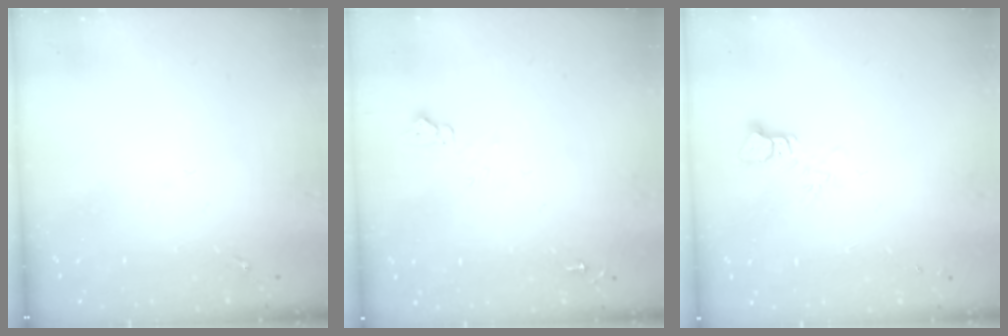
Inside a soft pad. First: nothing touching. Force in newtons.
{"total": 5.4, "press": 5.4, "slide": 0.7}
{"total": 3.4, "press": 3.4, "slide": 0.1}